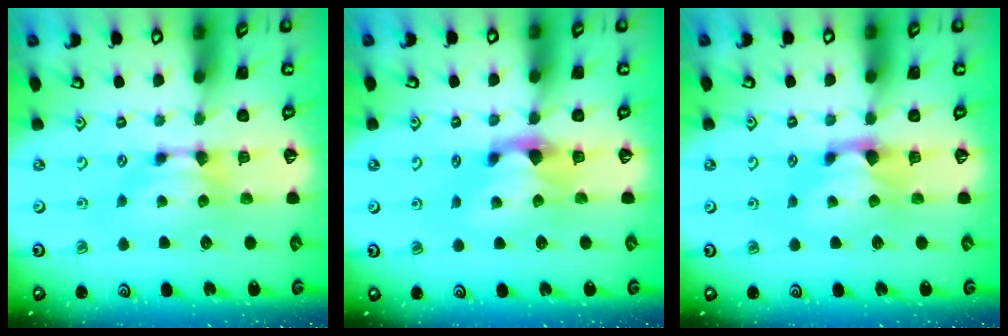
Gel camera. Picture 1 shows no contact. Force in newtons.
{"total": 1.8, "press": 1.2, "slide": 1.4}
{"total": 1.2, "press": 0.4, "slide": 1.2}